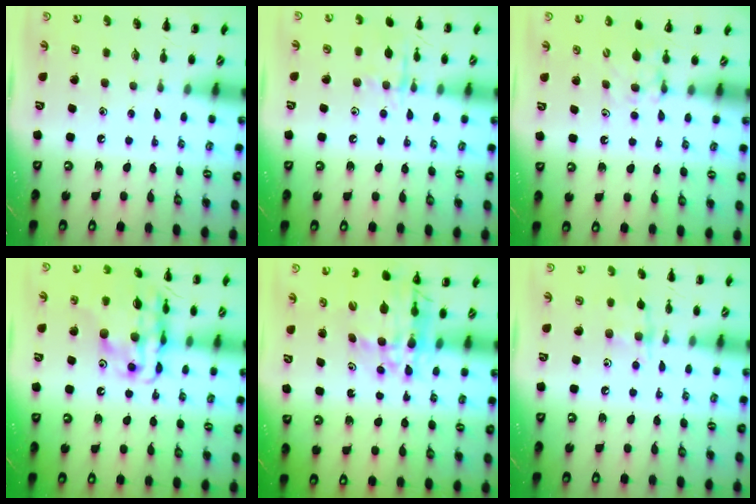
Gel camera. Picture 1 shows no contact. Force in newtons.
{"total": 9.7, "press": 9.7, "slide": 0.7}
{"total": 5.3, "press": 5.1, "slide": 1.4}
{"total": 19.5, "press": 19.2, "slide": 3.6}
{"total": 13.8, "press": 13.2, "slide": 4.0}
{"total": 8.8, "press": 8.8, "slide": 0.6}